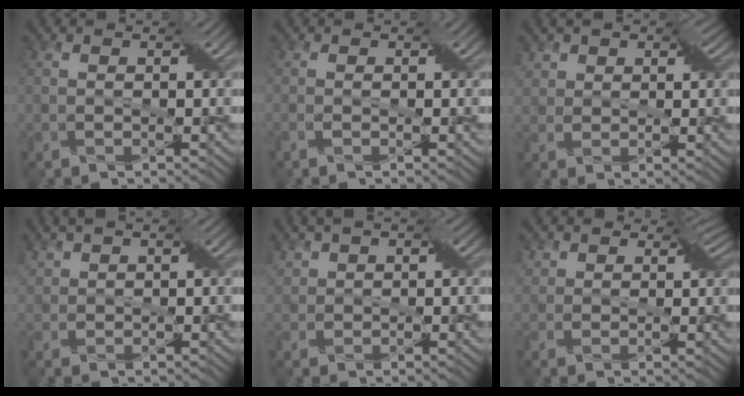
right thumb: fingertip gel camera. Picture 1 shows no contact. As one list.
[{"total": 1.0, "force": [-0.5, 0.5, 0.8], "torque": [-0.019, -0.001, -0.010]}, {"total": 4.6, "force": [2.7, 3.2, 2.1], "torque": [-0.046, 0.010, 0.046]}, {"total": 3.8, "force": [2.5, 2.1, 2.1], "torque": [-0.051, 0.012, 0.048]}, {"total": 4.4, "force": [2.6, 2.6, 2.6], "torque": [-0.059, 0.014, 0.046]}, {"total": 4.7, "force": [3.1, 3.0, 1.9], "torque": [-0.048, 0.008, 0.056]}]